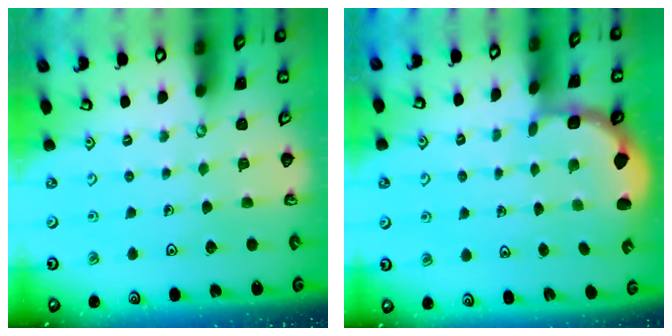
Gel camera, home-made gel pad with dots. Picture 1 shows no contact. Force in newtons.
{"total": 2.7, "press": 2.1, "slide": 1.7}